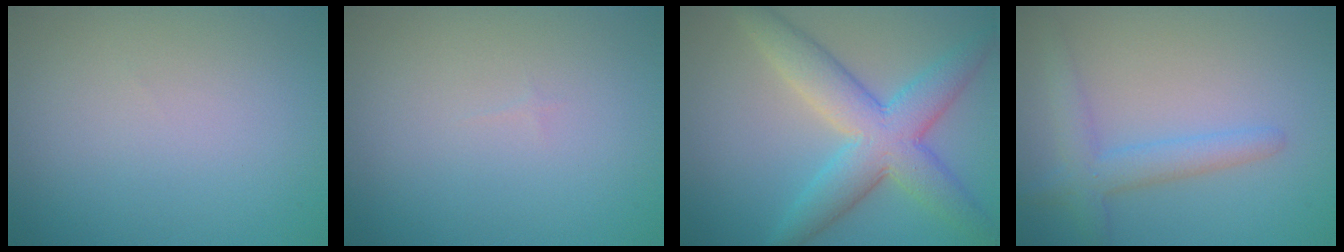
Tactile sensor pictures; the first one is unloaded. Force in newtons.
{"total": 0.0}
{"total": 7.3, "press": 7.3, "slide": 0.3}
{"total": 3.2, "press": 3.2, "slide": 0.1}